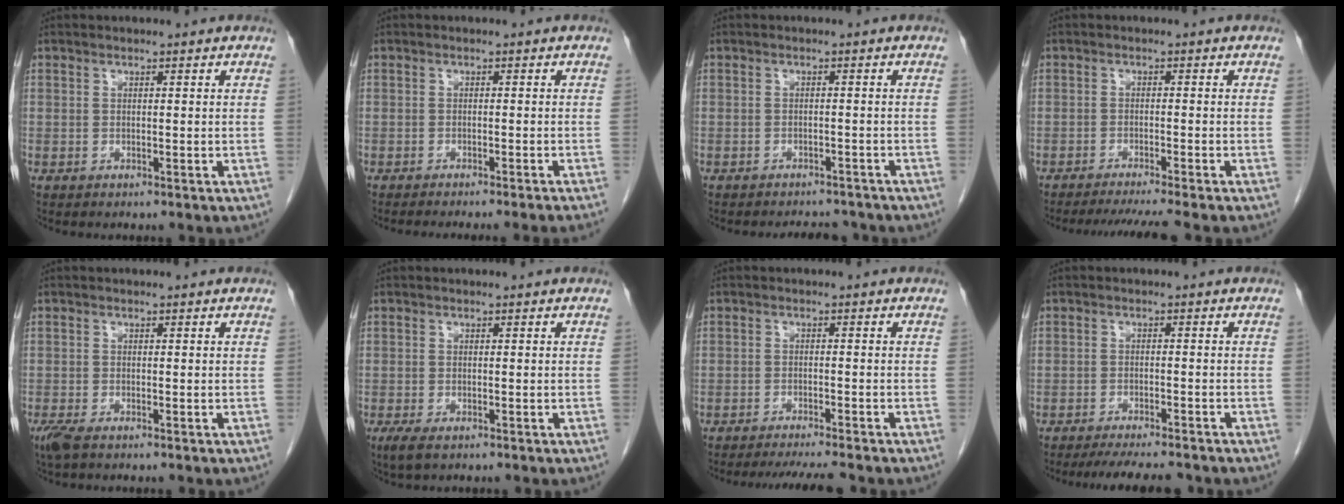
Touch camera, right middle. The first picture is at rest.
{"total": 9.0, "force": [-8.0, -1.2, 3.9], "torque": [-0.020, -0.024, -0.102]}
{"total": 5.9, "force": [-5.5, 1.7, 1.2], "torque": [-0.013, -0.001, -0.065]}
{"total": 7.4, "force": [-6.5, -1.4, 3.3], "torque": [-0.031, -0.018, -0.099]}
{"total": 2.4, "force": [-1.6, 0.6, 1.7], "torque": [-0.043, -0.010, -0.031]}
{"total": 2.3, "force": [-1.4, 0.8, 1.7], "torque": [-0.039, -0.007, -0.022]}
{"total": 7.4, "force": [-6.6, -0.1, 3.3], "torque": [-0.036, -0.015, -0.097]}
{"total": 8.8, "force": [-7.8, 1.0, 3.9], "torque": [-0.053, -0.014, -0.111]}